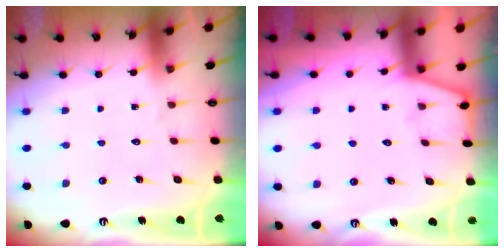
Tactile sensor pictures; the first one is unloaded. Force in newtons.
{"total": 2.6, "press": 2.6, "slide": 0.4}